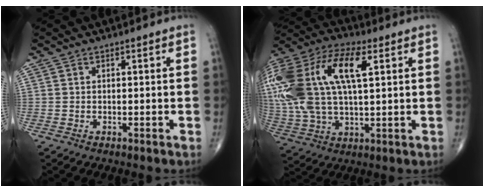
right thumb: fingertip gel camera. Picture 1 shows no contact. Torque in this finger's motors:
{"motor_torque": [0.75, 1.08, 2.30, 0.47, 0.81]}